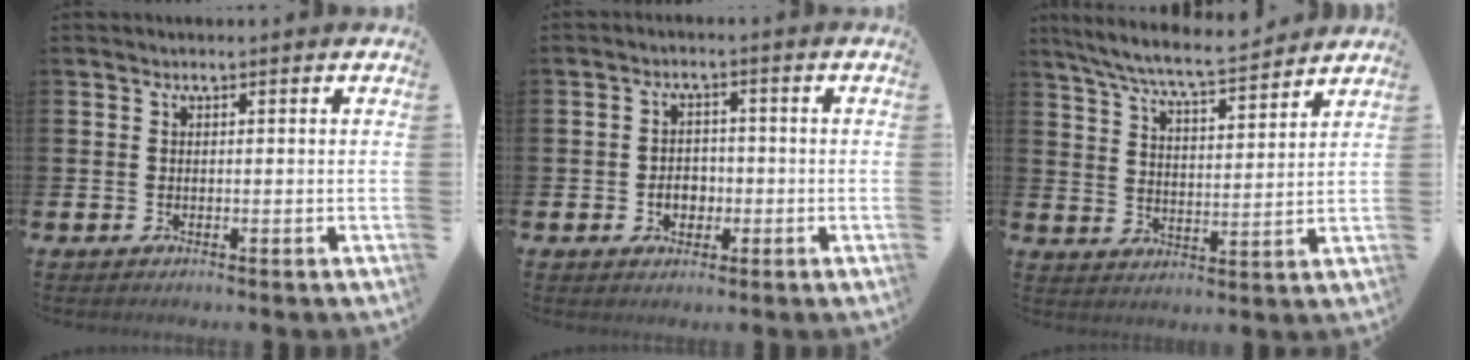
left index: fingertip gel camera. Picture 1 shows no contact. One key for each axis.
{"total": 3.1, "fx": -0.9, "fy": 2.4, "fz": 1.7, "tx": -0.026, "ty": 0.000, "tz": -0.023}
{"total": 7.5, "fx": 7.1, "fy": 0.3, "fz": 2.6, "tx": -0.075, "ty": -0.044, "tz": 0.123}